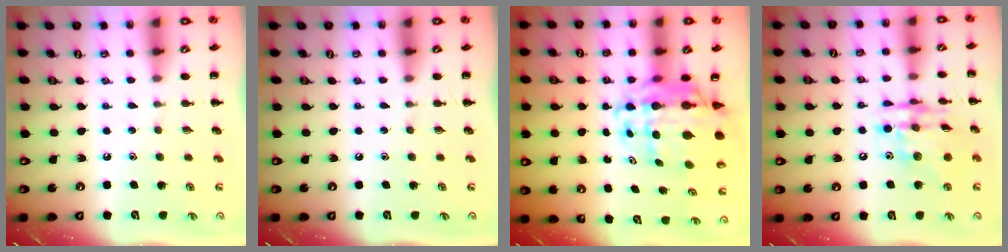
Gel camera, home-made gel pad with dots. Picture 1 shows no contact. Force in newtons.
{"total": 0.0}
{"total": 12.2, "press": 11.7, "slide": 3.5}
{"total": 14.9, "press": 14.5, "slide": 3.3}